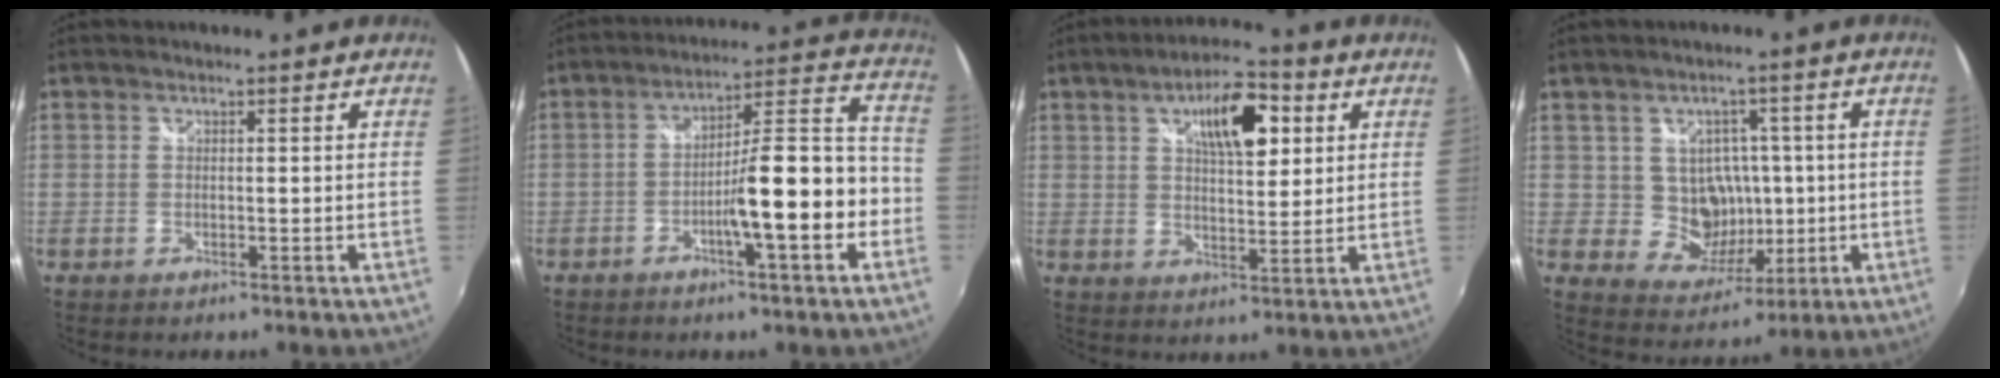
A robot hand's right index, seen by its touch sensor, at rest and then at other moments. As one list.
[{"total": 13.5, "force": [-4.6, 1.7, 12.6], "torque": [-0.182, 0.023, -0.069]}, {"total": 11.0, "force": [4.3, 4.4, 9.2], "torque": [-0.140, 0.024, 0.069]}, {"total": 8.4, "force": [0.3, 7.9, 2.8], "torque": [-0.060, 0.008, 0.022]}]